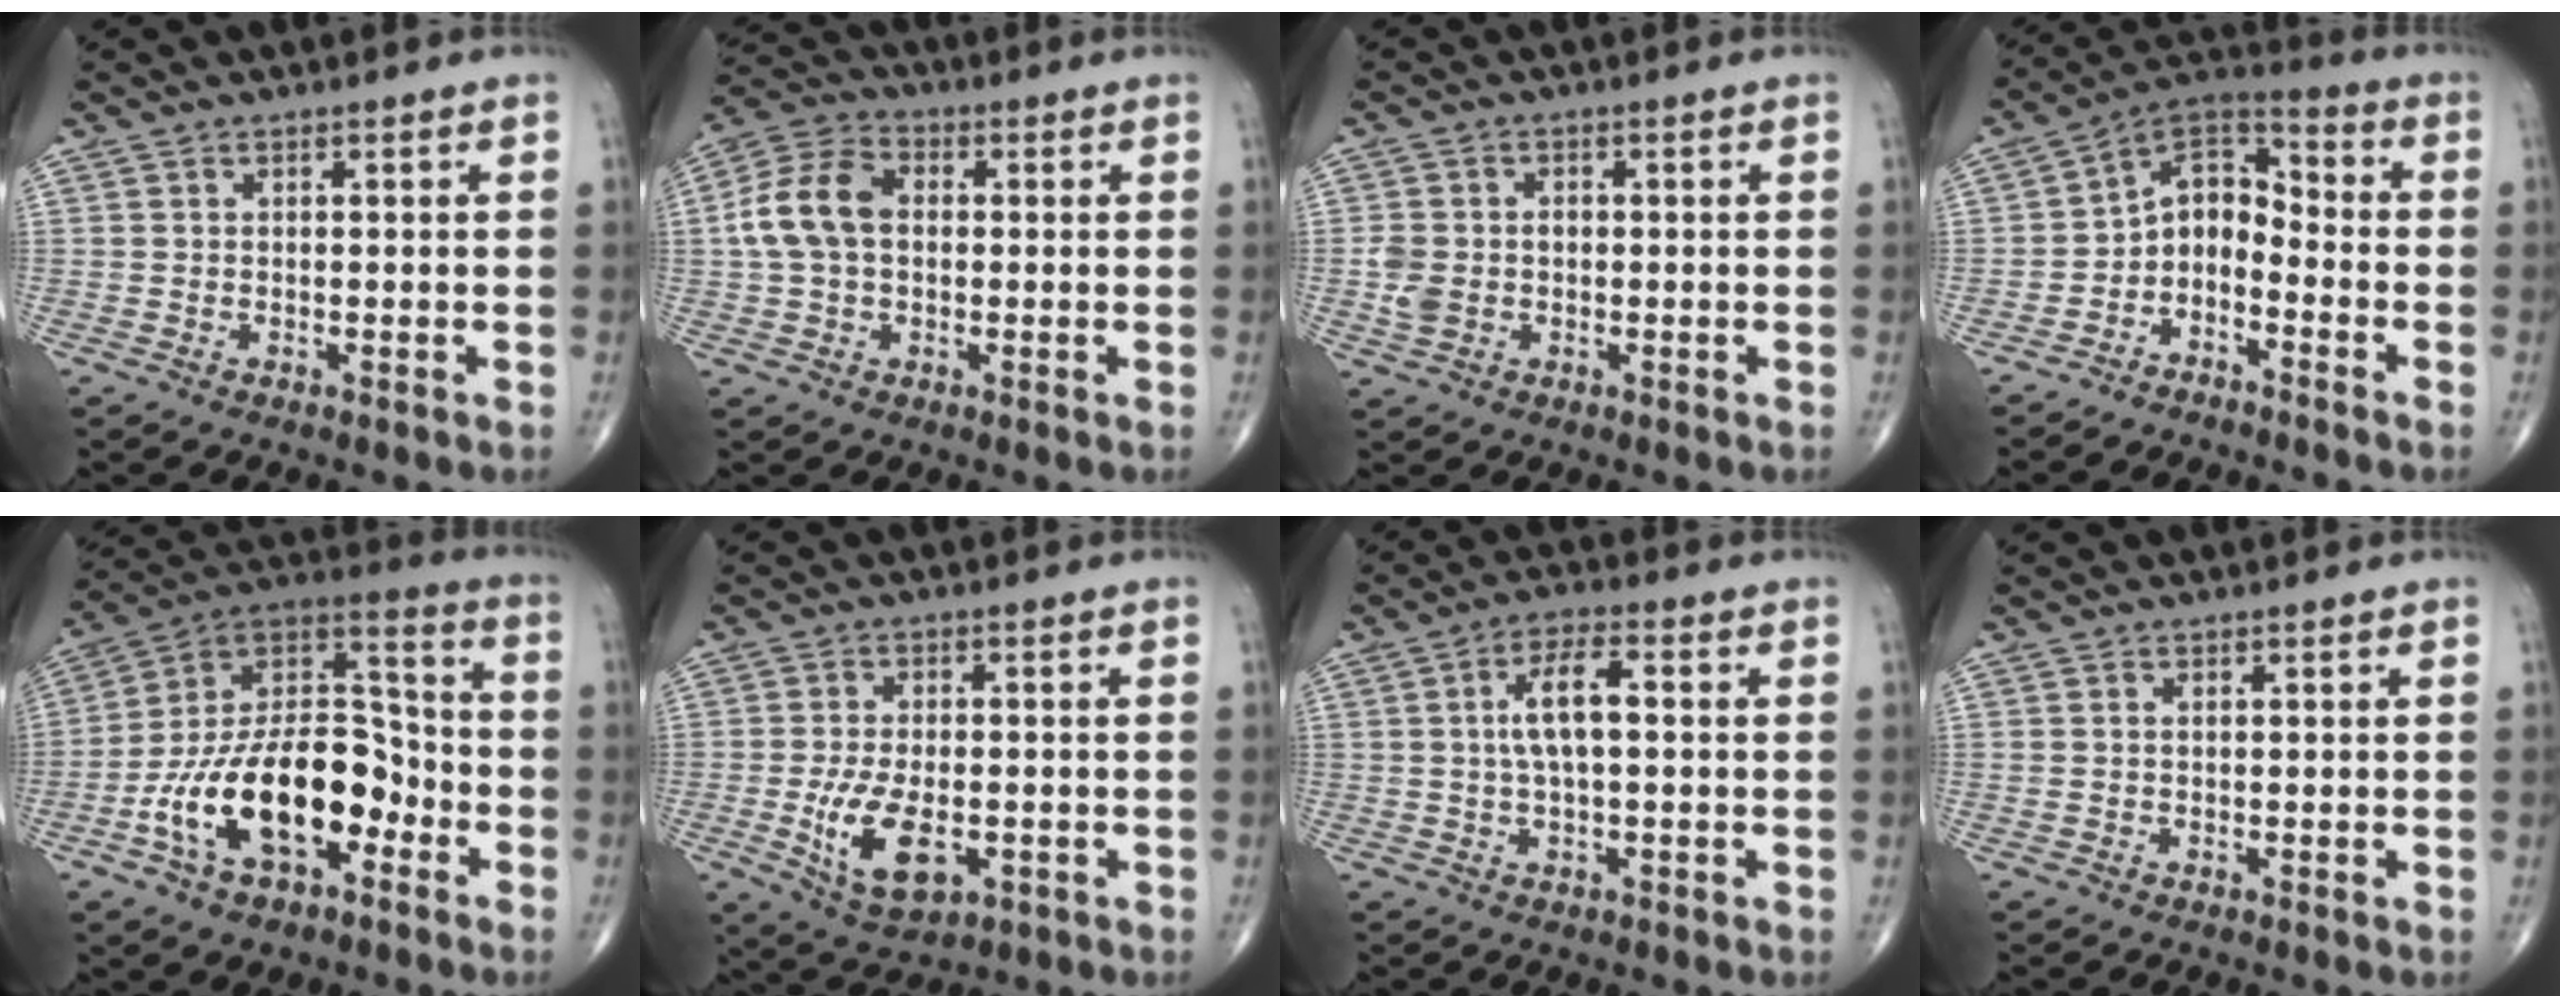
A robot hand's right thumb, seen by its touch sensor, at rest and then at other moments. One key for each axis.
{"total": 10.1, "fx": 0.6, "fy": 7.0, "fz": 7.3, "tx": -0.147, "ty": 0.029, "tz": 0.004}
{"total": 4.8, "fx": -0.7, "fy": 3.8, "fz": 2.8, "tx": -0.054, "ty": 0.011, "tz": -0.009}
{"total": 9.0, "fx": -4.0, "fy": 5.9, "fz": 5.5, "tx": -0.068, "ty": 0.073, "tz": -0.088}
{"total": 21.8, "fx": -7.7, "fy": 11.9, "fz": 16.5, "tx": -0.262, "ty": 0.067, "tz": -0.134}
{"total": 9.9, "fx": -2.6, "fy": 5.2, "fz": 8.1, "tx": -0.144, "ty": -0.004, "tz": -0.033}
{"total": 7.2, "fx": 0.6, "fy": 2.7, "fz": 6.6, "tx": -0.127, "ty": 0.016, "tz": 0.008}
{"total": 0.8, "fx": 0.1, "fy": 0.5, "fz": 0.6, "tx": -0.019, "ty": 0.009, "tz": 0.008}